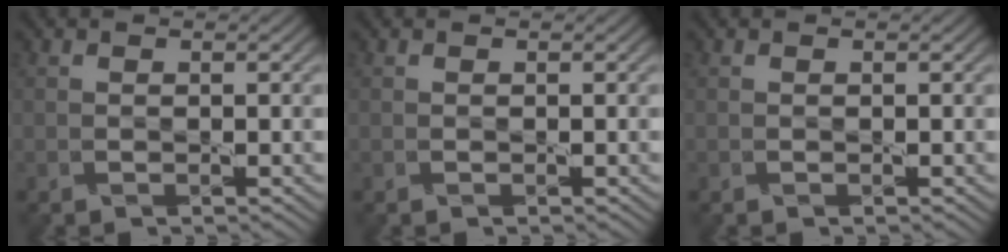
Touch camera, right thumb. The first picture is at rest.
{"total": 0.0}
{"total": 0.0}